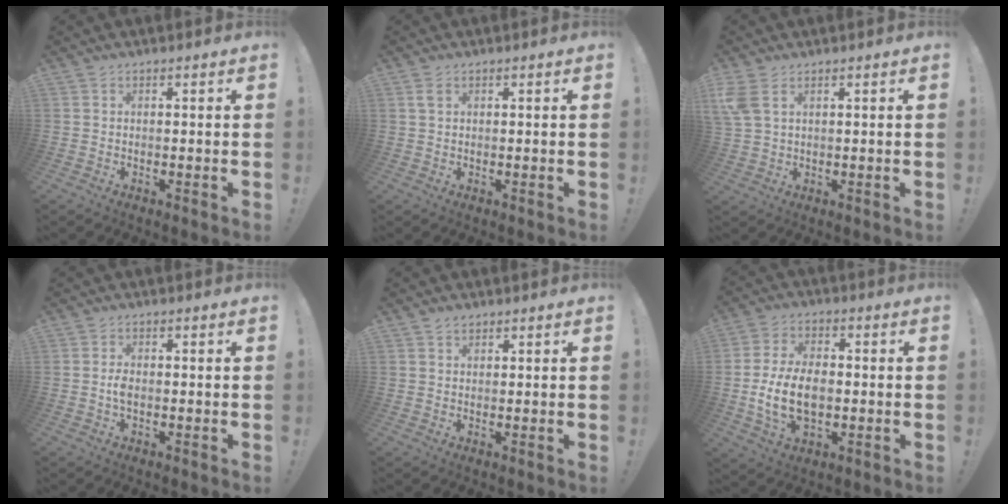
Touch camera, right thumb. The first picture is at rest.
{"total": 1.8, "force": [0.9, 1.1, 1.2], "torque": [-0.016, 0.000, 0.016]}
{"total": 5.8, "force": [2.7, 2.9, 4.2], "torque": [-0.090, -0.009, 0.052]}
{"total": 2.4, "force": [-0.6, 1.0, 2.1], "torque": [-0.045, 0.002, -0.013]}
{"total": 1.5, "force": [1.2, 0.8, 0.4], "torque": [0.000, -0.004, 0.020]}
{"total": 12.7, "force": [-1.3, 7.8, 9.9], "torque": [-0.177, -0.002, -0.021]}